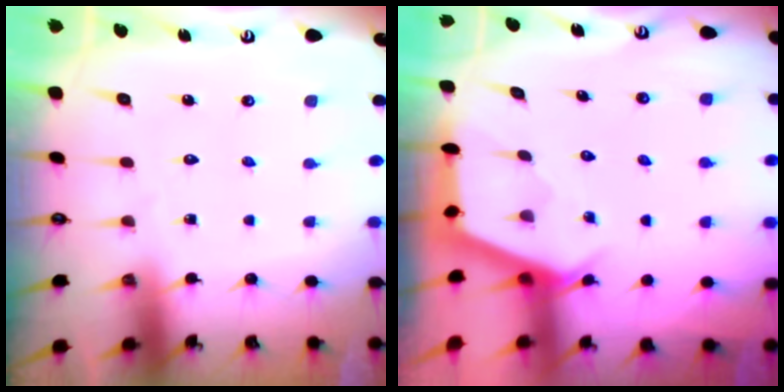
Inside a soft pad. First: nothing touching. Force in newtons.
{"total": 2.7, "press": 2.7, "slide": 0.3}